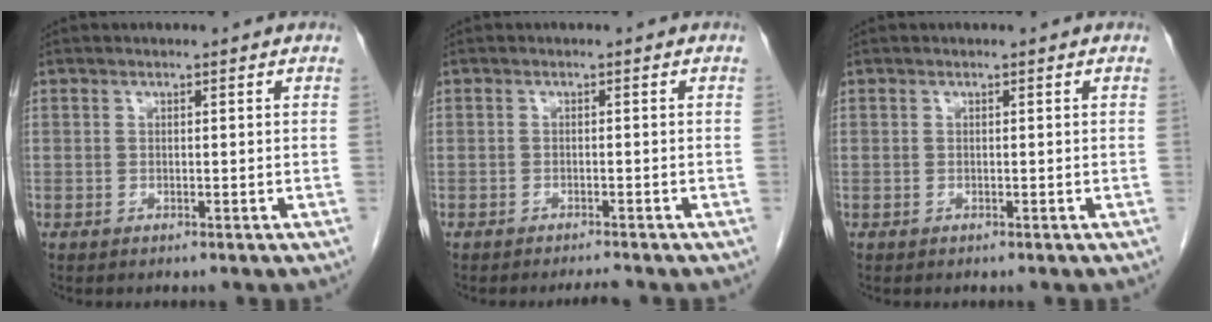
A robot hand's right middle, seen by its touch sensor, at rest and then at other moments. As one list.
[{"total": 1.5, "force": [-1.4, -0.3, 0.3], "torque": [-0.008, -0.006, -0.021]}, {"total": 0.0}]